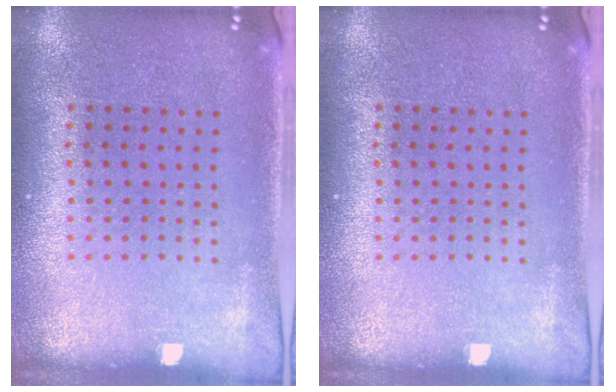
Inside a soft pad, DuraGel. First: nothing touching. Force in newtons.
{"total": 0.0}